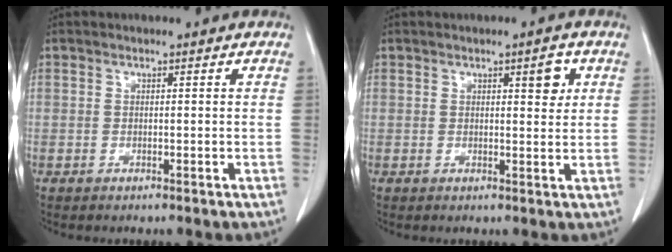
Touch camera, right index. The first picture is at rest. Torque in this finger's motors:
{"motor_torque": [0.05, 0.12, 0.05, 0.01]}